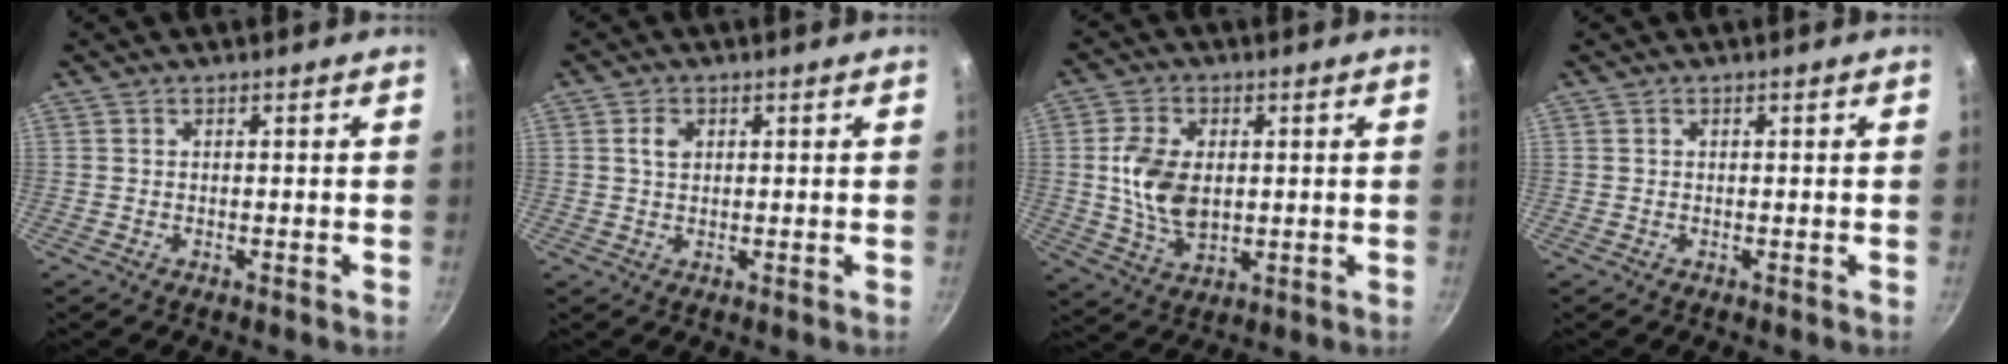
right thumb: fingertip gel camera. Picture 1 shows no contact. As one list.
[{"total": 2.6, "force": [0.8, 1.8, 1.6], "torque": [-0.023, 0.002, 0.014]}, {"total": 10.6, "force": [0.9, 6.9, 8.0], "torque": [-0.141, -0.008, 0.021]}, {"total": 0.0}]